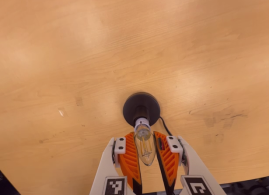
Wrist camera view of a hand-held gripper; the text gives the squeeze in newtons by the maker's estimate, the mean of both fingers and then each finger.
{"total": 12.3, "left": 12.3, "right": 12.3}